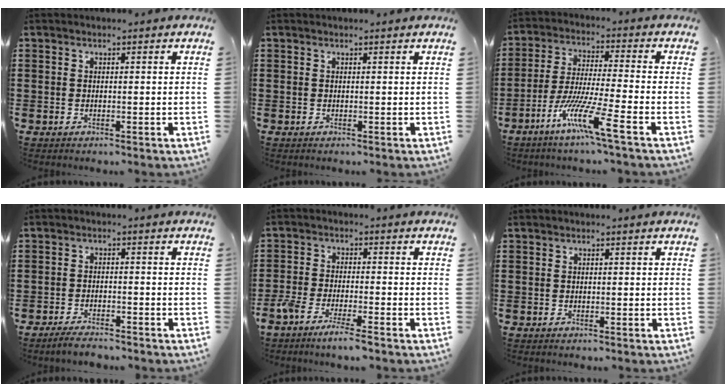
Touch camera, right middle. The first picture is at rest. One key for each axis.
{"total": 0.0}
{"total": 9.7, "fx": -5.9, "fy": 0.3, "fz": 7.6, "tx": -0.154, "ty": -0.008, "tz": -0.115}
{"total": 2.9, "fx": -2.8, "fy": 0.3, "fz": 0.8, "tx": -0.014, "ty": 0.004, "tz": -0.057}
{"total": 4.2, "fx": -3.6, "fy": 0.1, "fz": 2.2, "tx": -0.053, "ty": -0.009, "tz": -0.071}
{"total": 0.0}